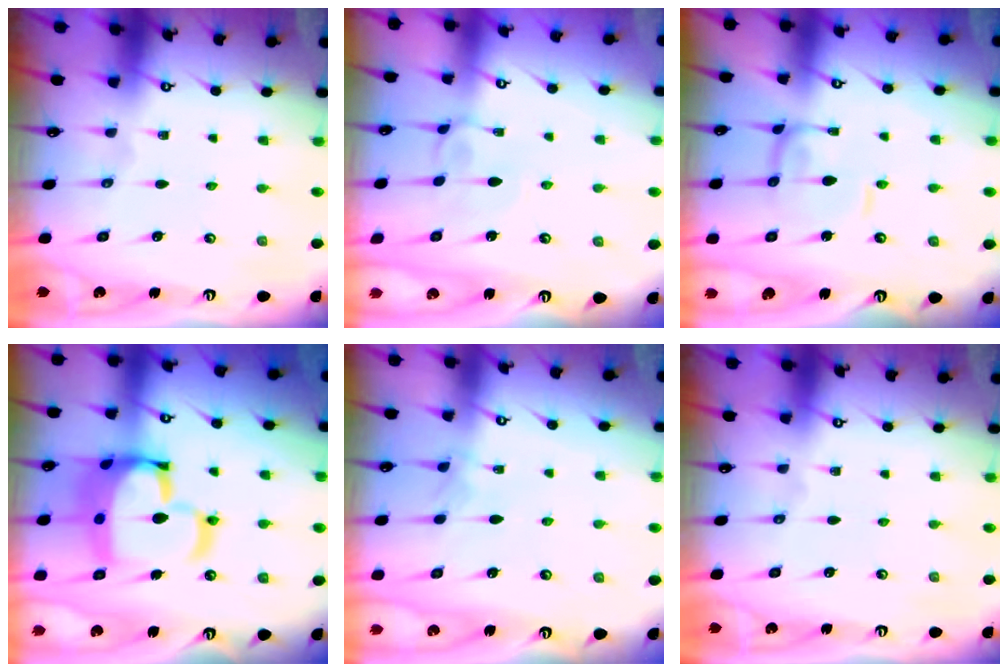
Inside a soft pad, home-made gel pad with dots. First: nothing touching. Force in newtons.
{"total": 3.1, "press": 3.1, "slide": 0.3}
{"total": 0.5, "press": 0.3, "slide": 0.4}
{"total": 16.7, "press": 16.6, "slide": 2.0}
{"total": 1.1, "press": 1.0, "slide": 0.4}
{"total": 0.0}